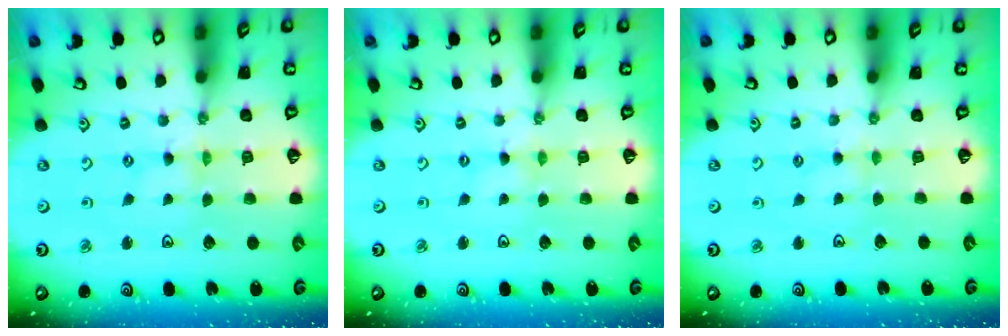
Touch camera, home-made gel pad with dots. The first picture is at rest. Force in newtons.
{"total": 0.0}
{"total": 1.9, "press": 1.9, "slide": 0.3}